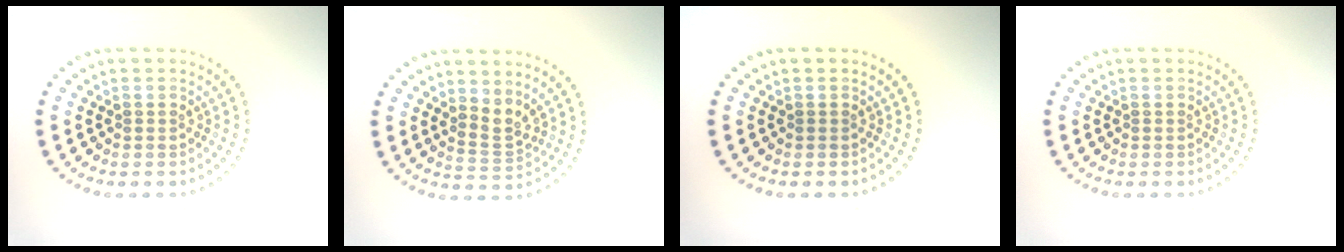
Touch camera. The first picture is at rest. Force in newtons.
{"total": 2.2, "press": 1.5, "slide": 1.6}
{"total": 0.0}
{"total": 0.0}